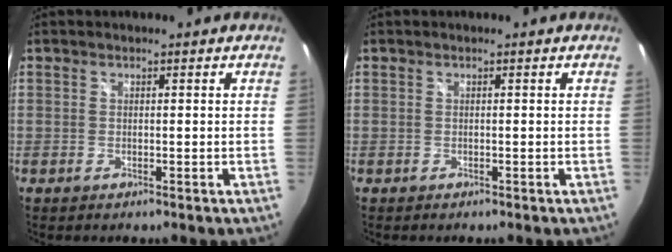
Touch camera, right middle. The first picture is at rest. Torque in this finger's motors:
{"motor_torque": [0.05, -0.12, 0.00, 0.00]}